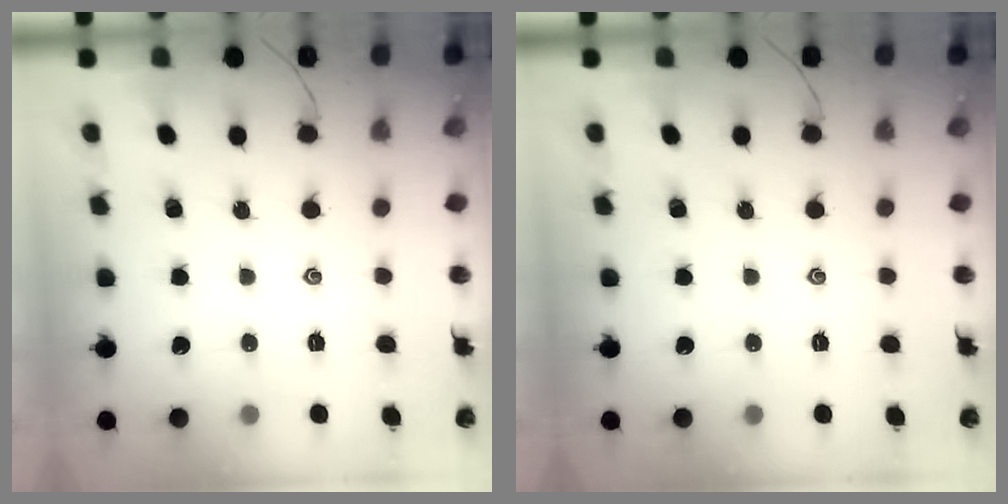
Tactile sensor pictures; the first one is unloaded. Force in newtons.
{"total": 0.0}